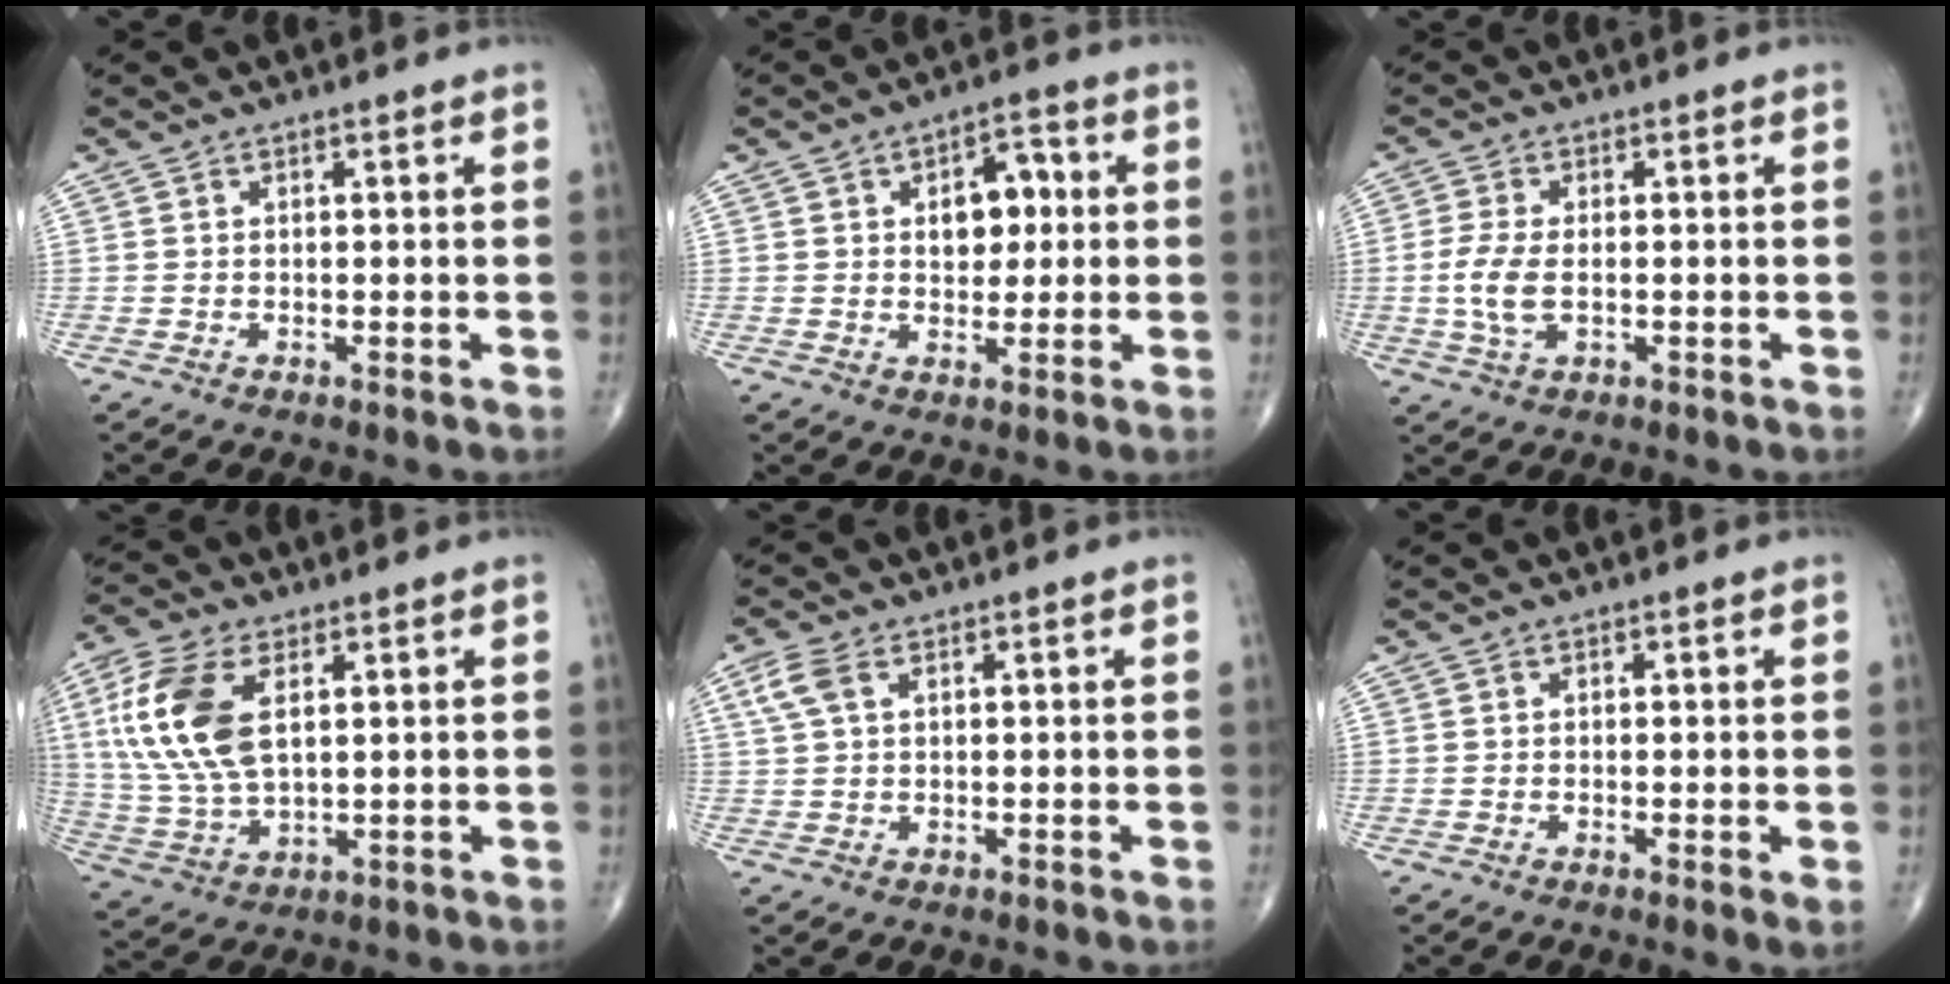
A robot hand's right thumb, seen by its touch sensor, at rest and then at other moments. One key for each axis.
{"total": 6.4, "fx": 1.4, "fy": 4.0, "fz": 4.8, "tx": -0.040, "ty": 0.003, "tz": 0.017}
{"total": 5.9, "fx": -0.6, "fy": 3.1, "fz": 5.0, "tx": -0.117, "ty": 0.000, "tz": -0.013}
{"total": 15.5, "fx": 4.1, "fy": 8.1, "fz": 12.6, "tx": -0.279, "ty": -0.006, "tz": 0.084}
{"total": 4.1, "fx": 1.6, "fy": 2.2, "fz": 3.0, "tx": -0.077, "ty": 0.013, "tz": 0.036}
{"total": 1.4, "fx": 0.1, "fy": 0.3, "fz": 1.4, "tx": -0.024, "ty": -0.007, "tz": -0.001}